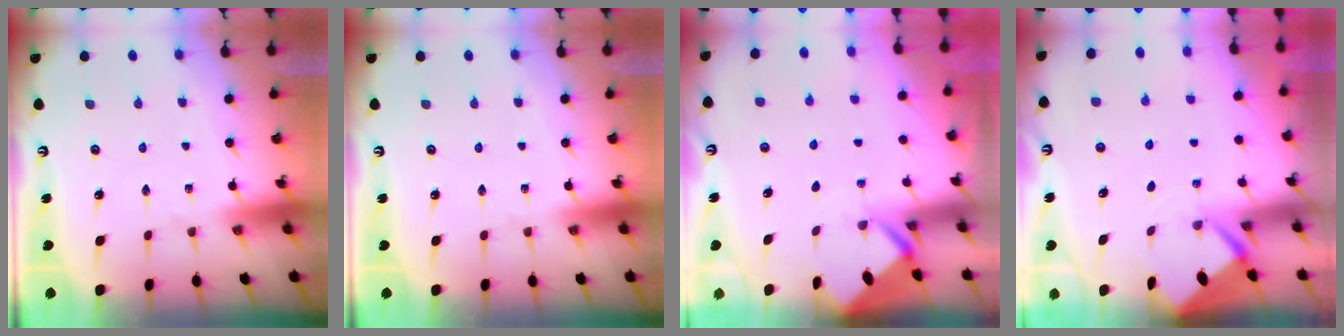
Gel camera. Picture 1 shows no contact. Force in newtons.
{"total": 0.0}
{"total": 2.9, "press": 2.9, "slide": 0.4}
{"total": 2.6, "press": 2.6, "slide": 0.0}